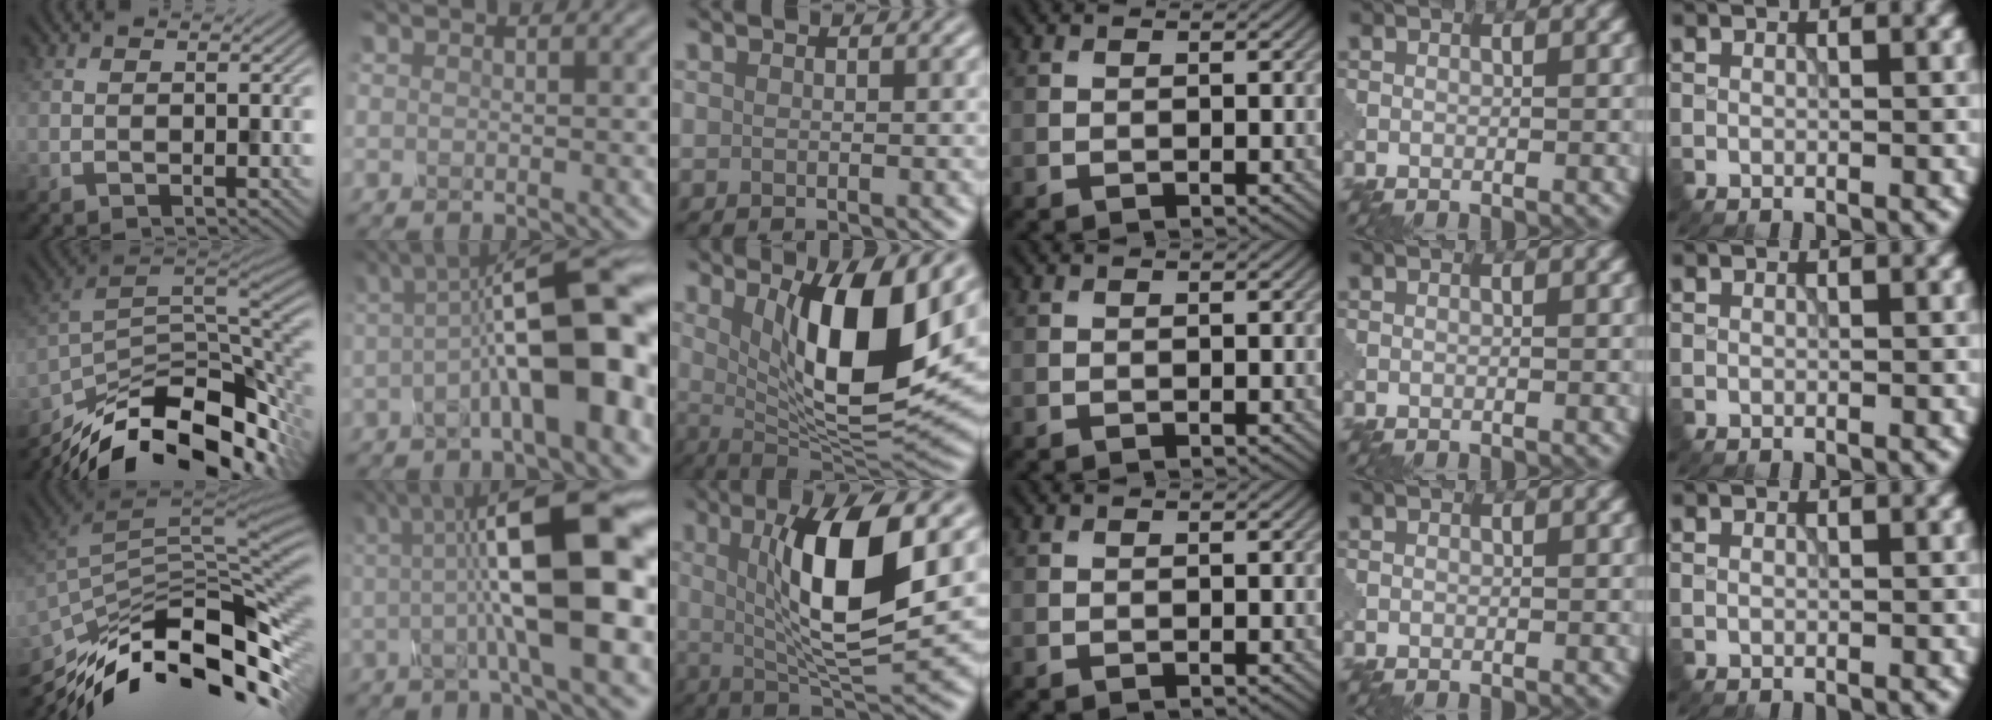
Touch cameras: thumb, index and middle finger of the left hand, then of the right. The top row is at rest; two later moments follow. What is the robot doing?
{"motion": "assemble", "object": "glue stick"}